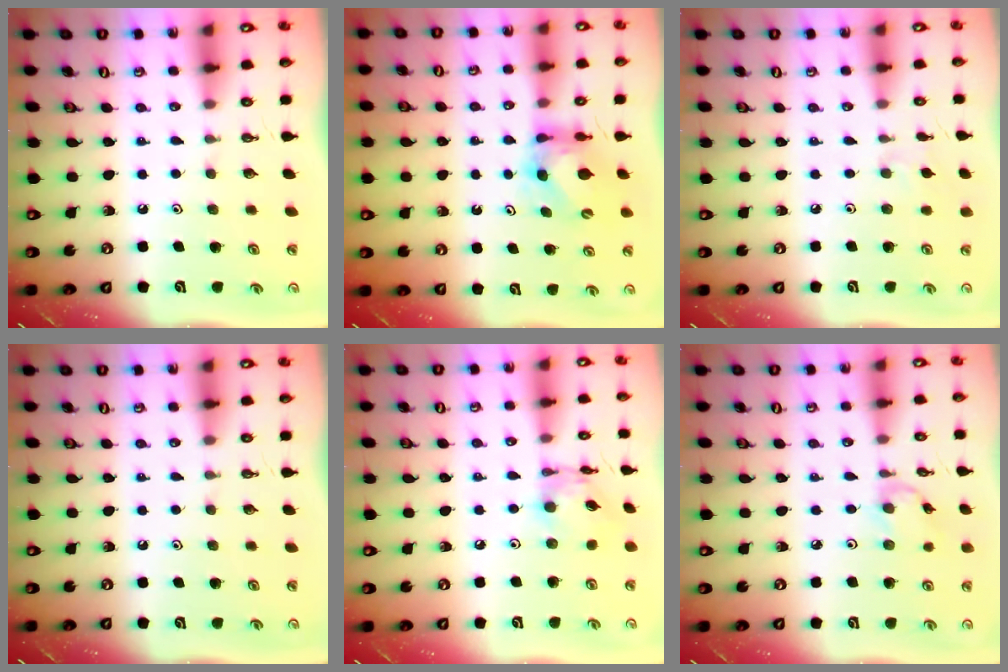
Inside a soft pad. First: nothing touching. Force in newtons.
{"total": 6.5, "press": 6.5, "slide": 0.6}
{"total": 2.9, "press": 2.9, "slide": 0.6}
{"total": 0.0}
{"total": 8.8, "press": 8.8, "slide": 0.4}
{"total": 3.7, "press": 3.7, "slide": 0.3}